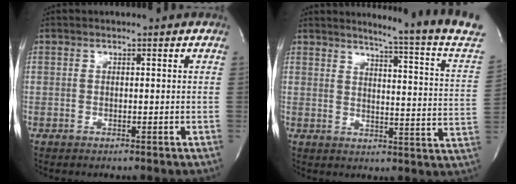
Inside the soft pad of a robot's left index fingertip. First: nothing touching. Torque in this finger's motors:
{"motor_torque": [0.34, -0.46, 0.07, 0.02]}